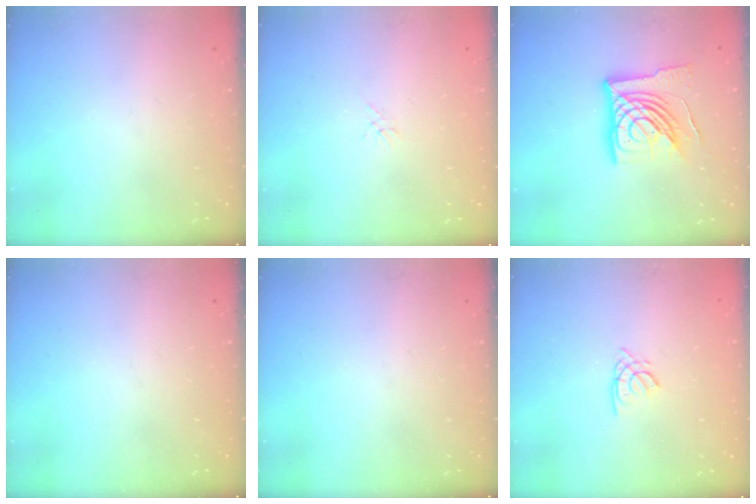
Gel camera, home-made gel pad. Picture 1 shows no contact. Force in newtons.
{"total": 0.0}
{"total": 19.8, "press": 19.7, "slide": 2.5}
{"total": 0.0}
{"total": 0.0}
{"total": 1.6, "press": 1.5, "slide": 0.4}